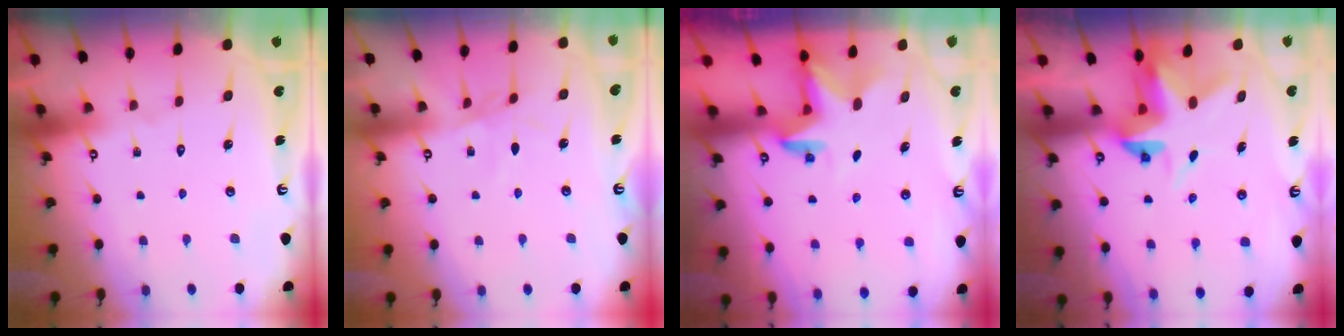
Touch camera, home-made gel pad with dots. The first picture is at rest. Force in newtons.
{"total": 2.9, "press": 2.8, "slide": 0.5}
{"total": 2.8, "press": 2.8, "slide": 0.2}
{"total": 4.6, "press": 4.6, "slide": 0.2}